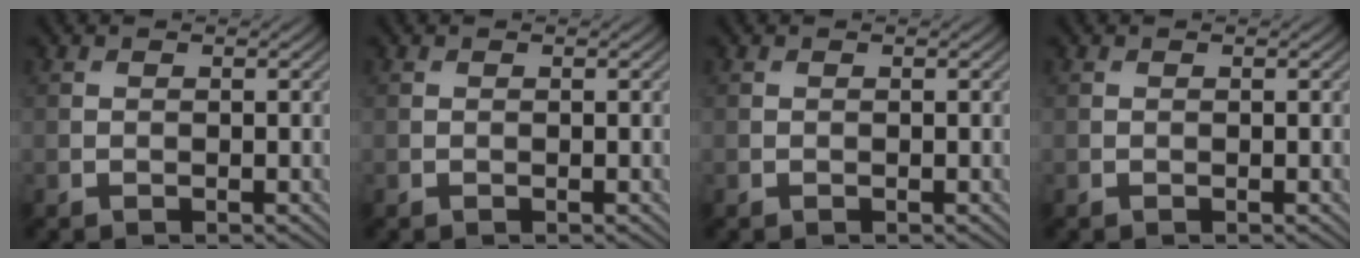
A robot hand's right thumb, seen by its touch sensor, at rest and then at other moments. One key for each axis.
{"total": 0.0}
{"total": 0.0}
{"total": 0.0}